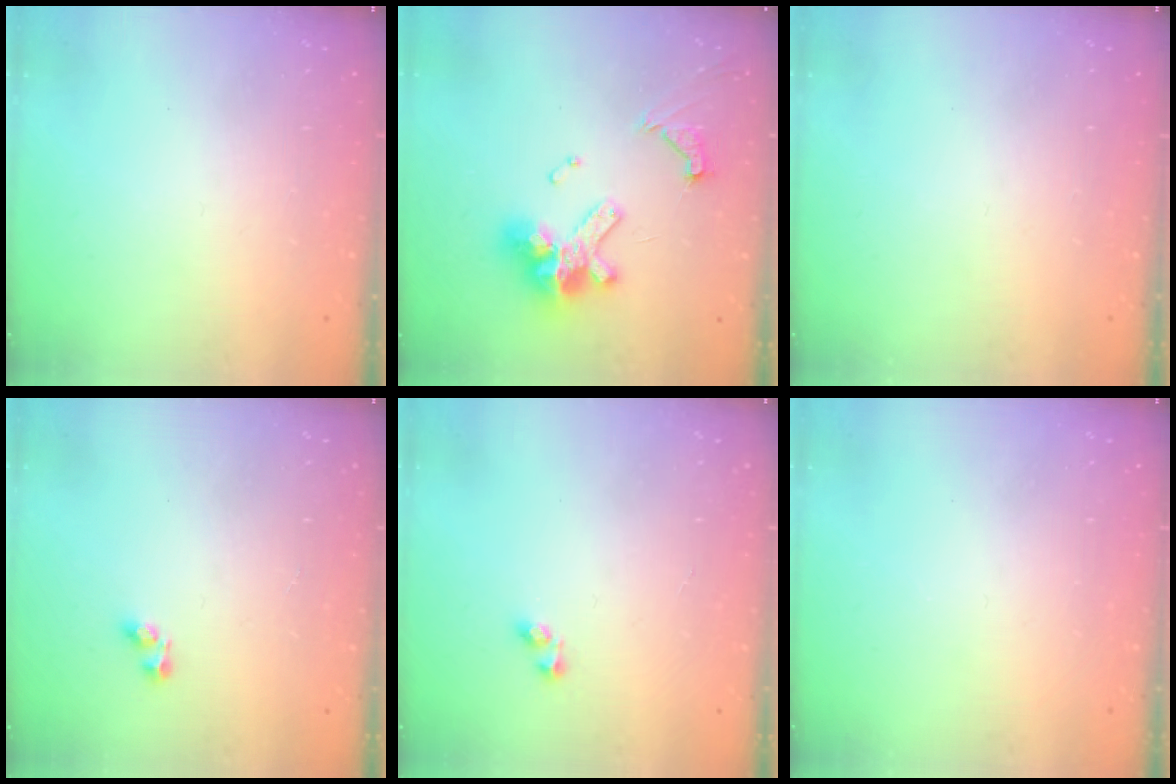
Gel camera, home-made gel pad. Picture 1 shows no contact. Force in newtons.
{"total": 14.0, "press": 13.8, "slide": 2.3}
{"total": 0.0}
{"total": 3.1, "press": 3.1, "slide": 0.5}
{"total": 2.9, "press": 2.6, "slide": 1.3}
{"total": 0.0}